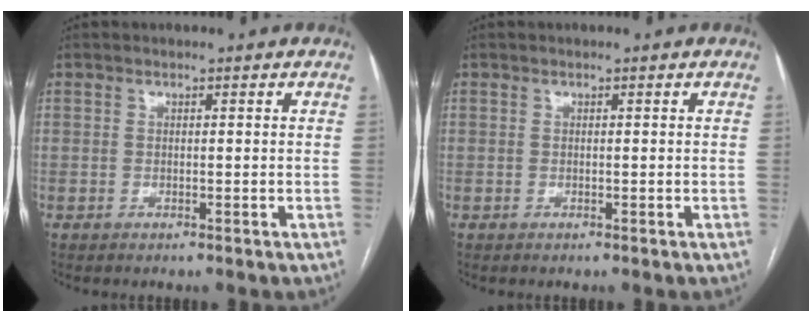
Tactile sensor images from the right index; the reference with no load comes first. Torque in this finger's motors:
{"motor_torque": [0.02, 0.02, -0.02, 0.00]}